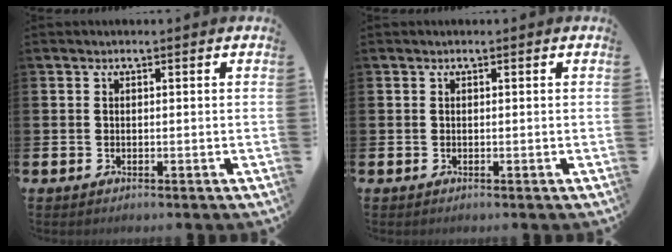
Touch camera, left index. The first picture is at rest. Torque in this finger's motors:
{"motor_torque": [0.00, 0.00, 0.00, 0.00]}